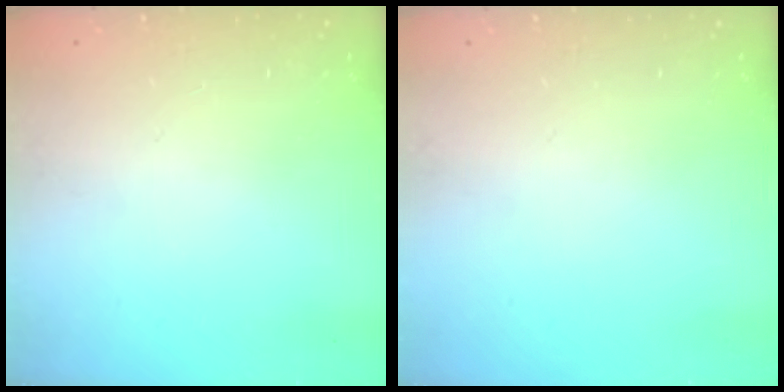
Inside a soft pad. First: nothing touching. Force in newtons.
{"total": 0.0}